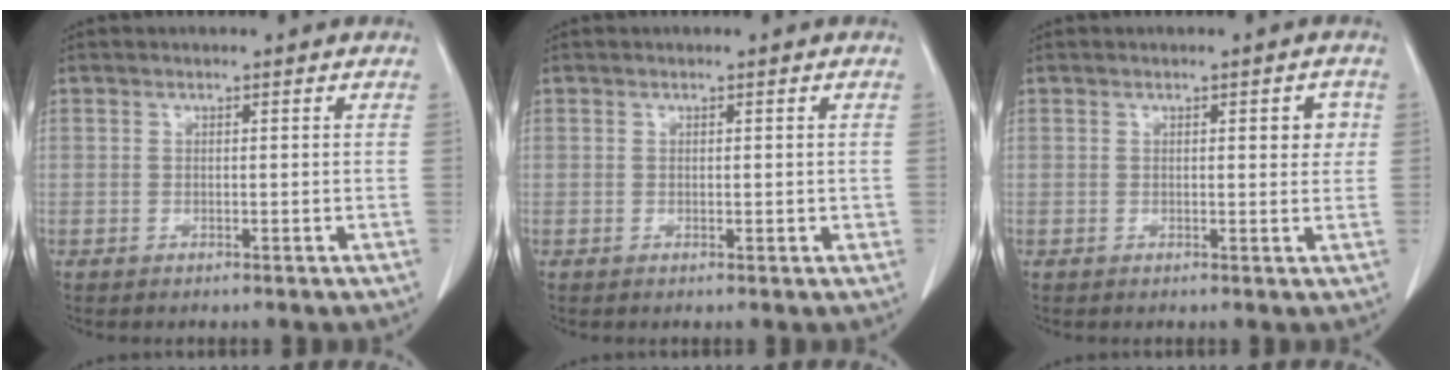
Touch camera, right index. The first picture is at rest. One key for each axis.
{"total": 1.1, "fx": 0.0, "fy": 0.6, "fz": 0.9, "tx": -0.012, "ty": -0.002, "tz": 0.002}
{"total": 2.7, "fx": 0.7, "fy": 1.0, "fz": 2.4, "tx": -0.026, "ty": 0.000, "tz": 0.008}